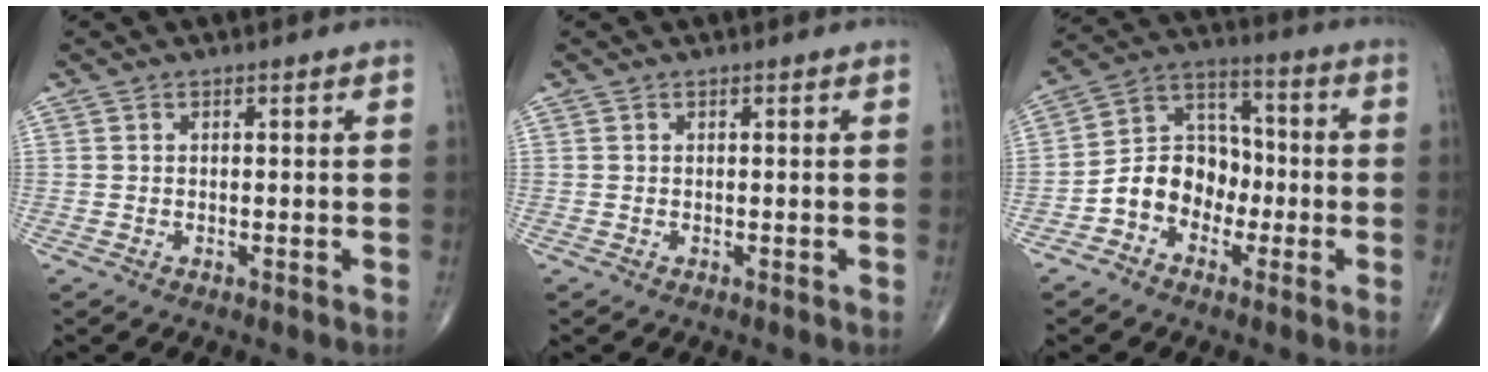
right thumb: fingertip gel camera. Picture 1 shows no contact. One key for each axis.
{"total": 0.0}
{"total": 10.7, "fx": -3.4, "fy": 8.5, "fz": 5.5, "tx": -0.060, "ty": 0.050, "tz": -0.072}